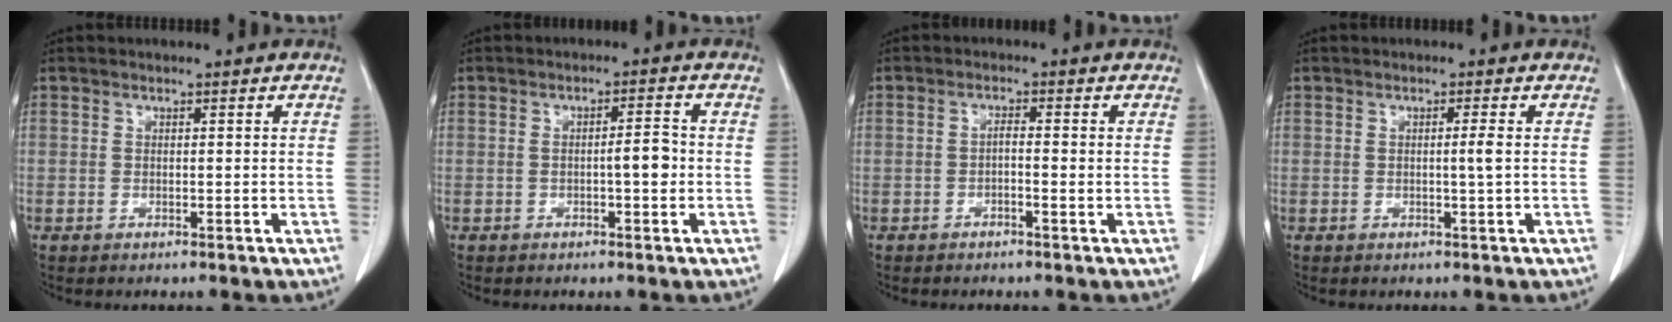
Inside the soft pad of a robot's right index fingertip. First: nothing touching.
{"total": 3.0, "force": [-0.6, 0.4, 2.9], "torque": [-0.044, 0.004, -0.011]}
{"total": 1.8, "force": [-0.4, 0.2, 1.7], "torque": [-0.031, 0.007, -0.008]}
{"total": 1.4, "force": [0.0, -0.4, 1.3], "torque": [-0.023, -0.001, -0.001]}